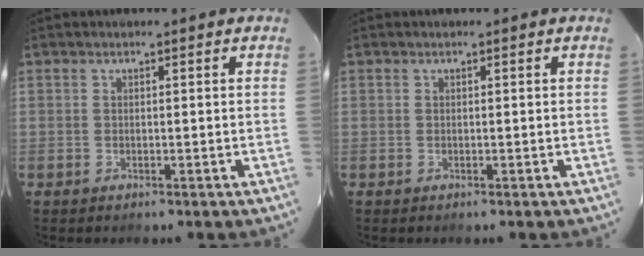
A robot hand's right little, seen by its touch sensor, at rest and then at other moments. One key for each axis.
{"total": 0.0}